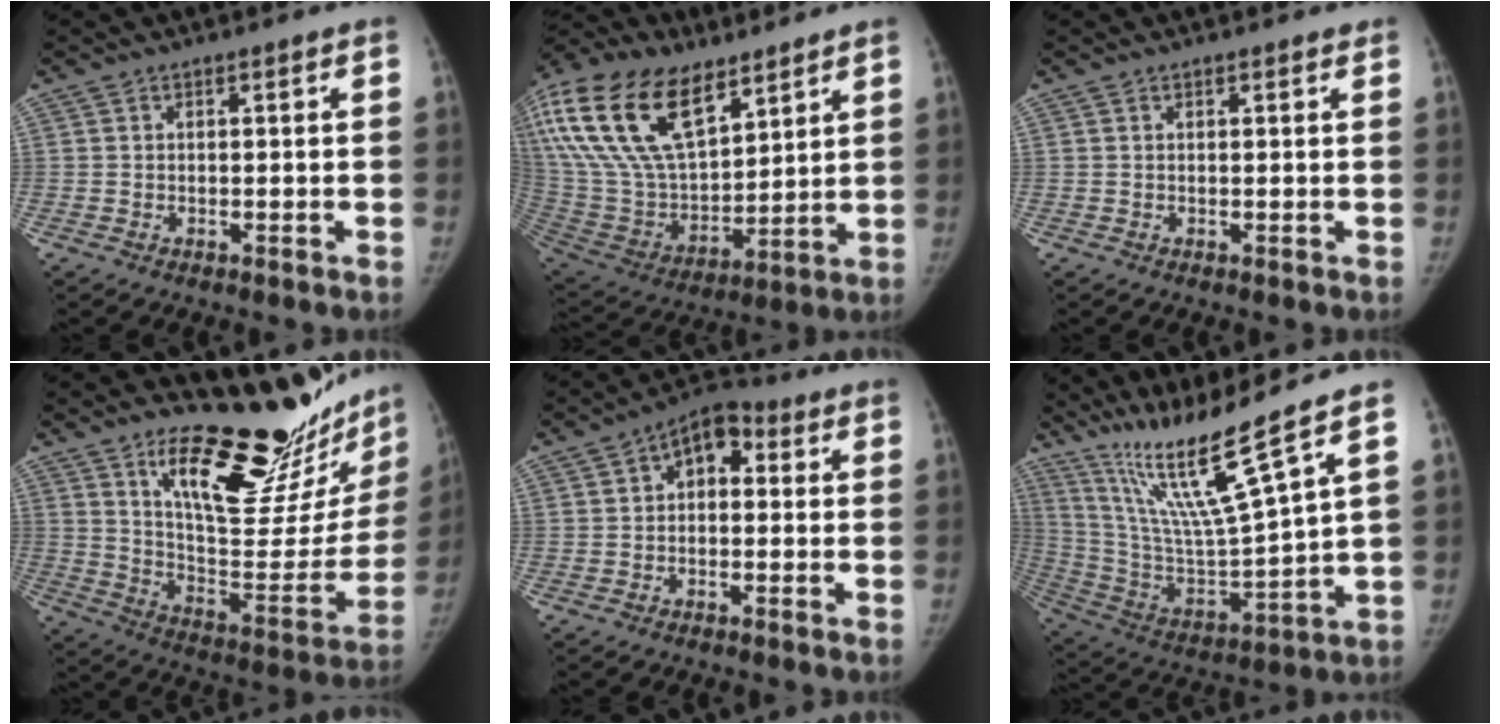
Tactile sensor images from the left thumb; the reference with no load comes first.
{"total": 28.4, "force": [14.6, 14.9, 19.3], "torque": [-0.397, -0.009, 0.274]}
{"total": 0.9, "force": [0.7, 0.3, 0.4], "torque": [-0.006, -0.002, 0.009]}
{"total": 25.3, "force": [20.0, 7.2, 13.7], "torque": [-0.146, -0.155, 0.293]}
{"total": 7.4, "force": [1.5, 4.8, 5.5], "torque": [-0.059, 0.023, 0.009]}
{"total": 17.0, "force": [12.3, -0.9, 11.8], "torque": [-0.206, -0.073, 0.241]}